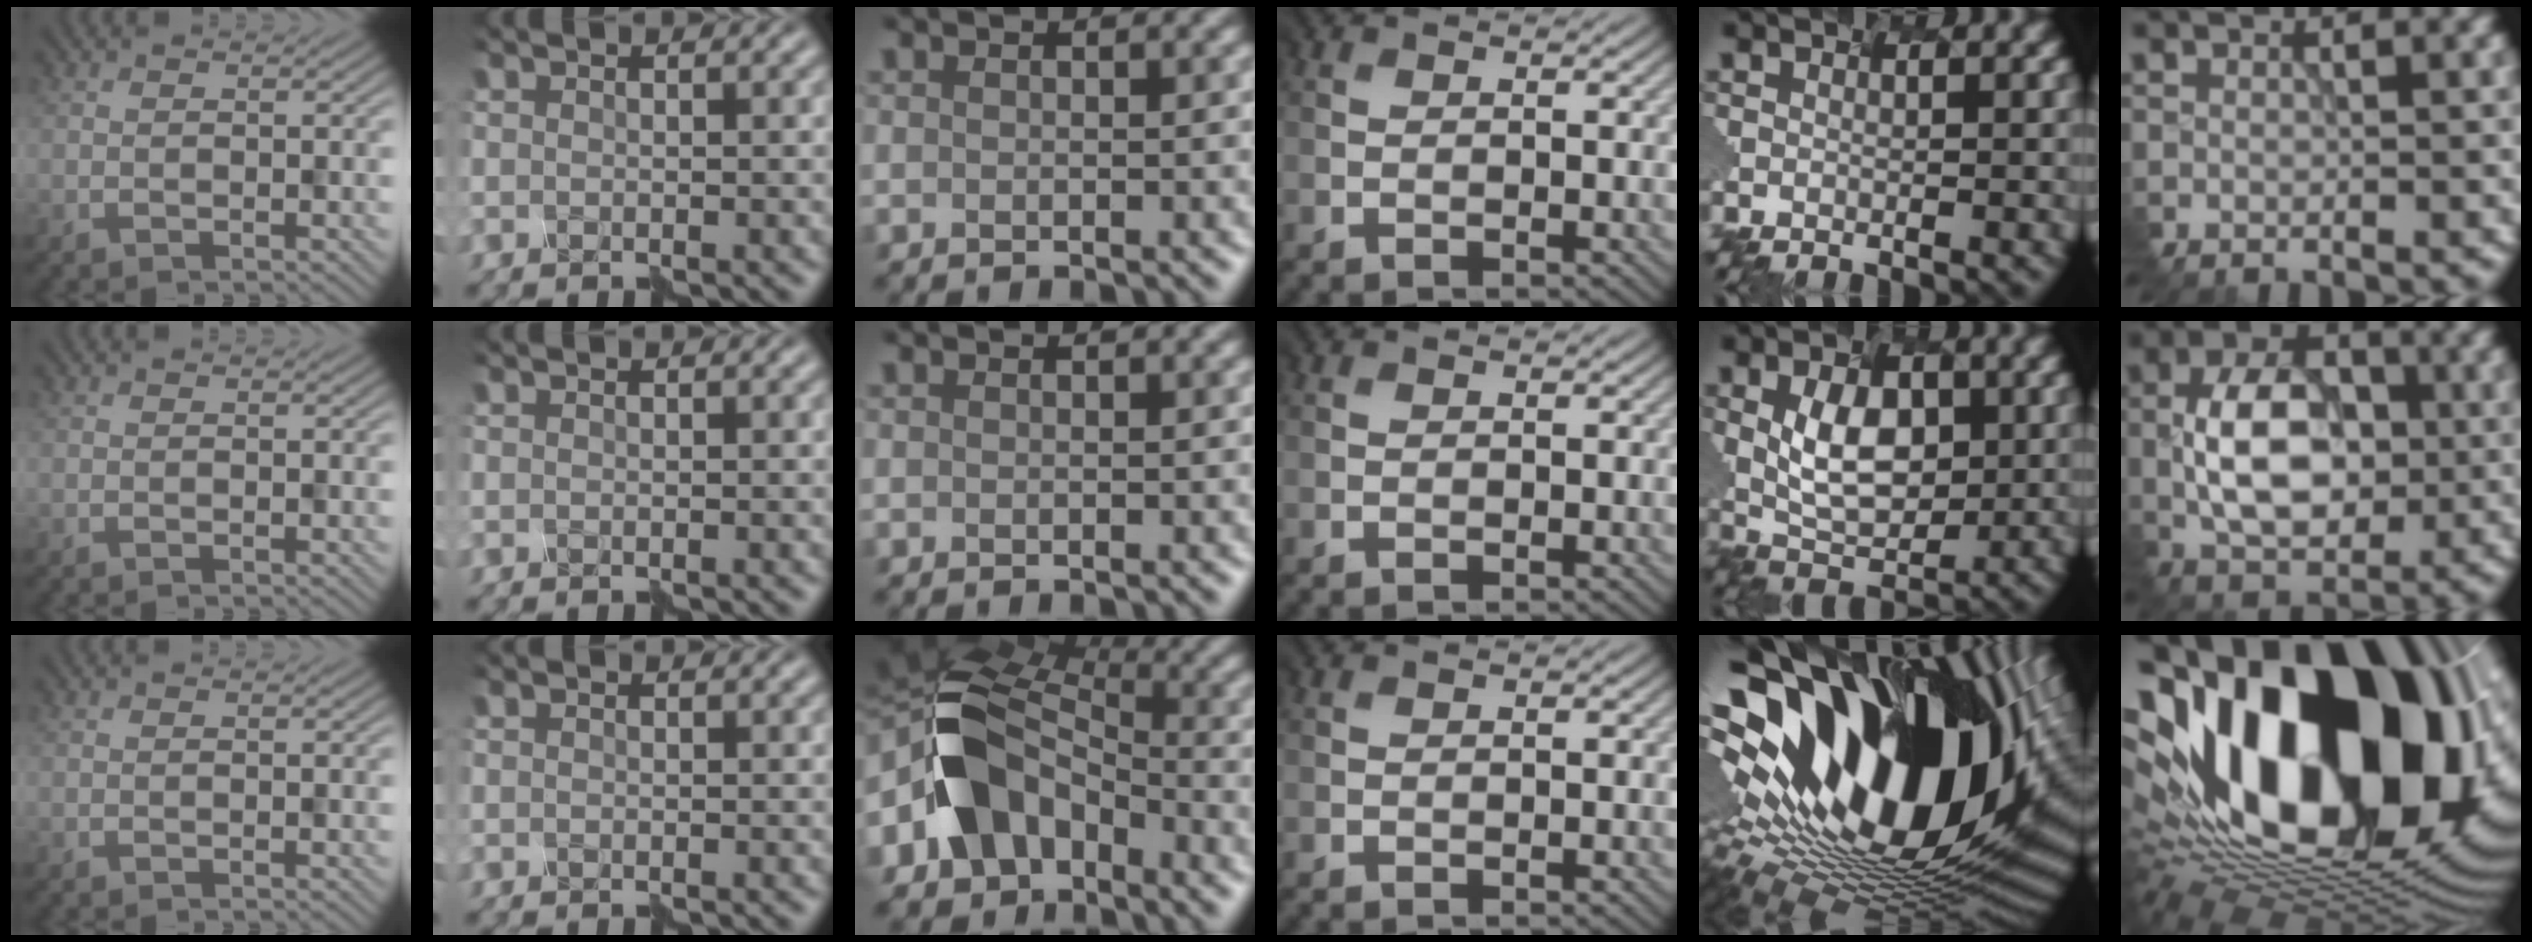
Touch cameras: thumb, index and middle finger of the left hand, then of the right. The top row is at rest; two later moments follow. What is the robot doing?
{"motion": "assemble", "object": "hinged jar"}